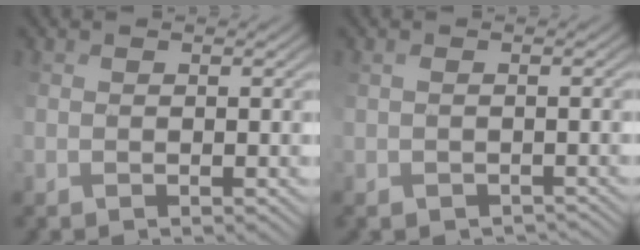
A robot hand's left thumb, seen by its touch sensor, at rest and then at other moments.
{"total": 2.5, "force": [-2.3, 0.8, 0.5], "torque": [0.005, 0.004, -0.025]}